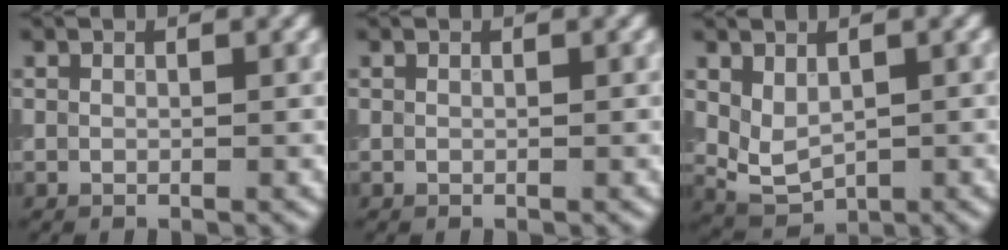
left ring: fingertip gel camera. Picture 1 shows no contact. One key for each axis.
{"total": 0.0}
{"total": 2.7, "fx": 0.7, "fy": 1.7, "fz": 1.9, "tx": -0.037, "ty": -0.007, "tz": 0.021}